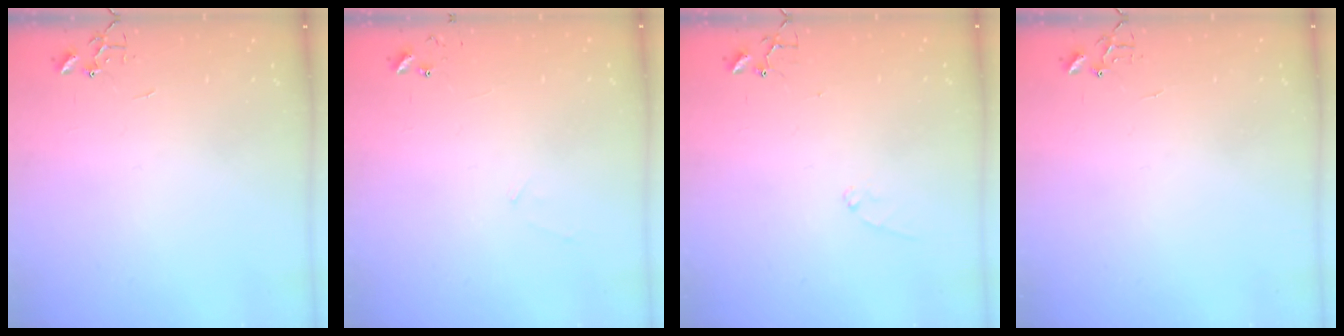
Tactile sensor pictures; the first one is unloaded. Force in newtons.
{"total": 5.4, "press": 5.4, "slide": 0.4}
{"total": 6.8, "press": 6.8, "slide": 0.7}
{"total": 6.4, "press": 6.4, "slide": 0.6}